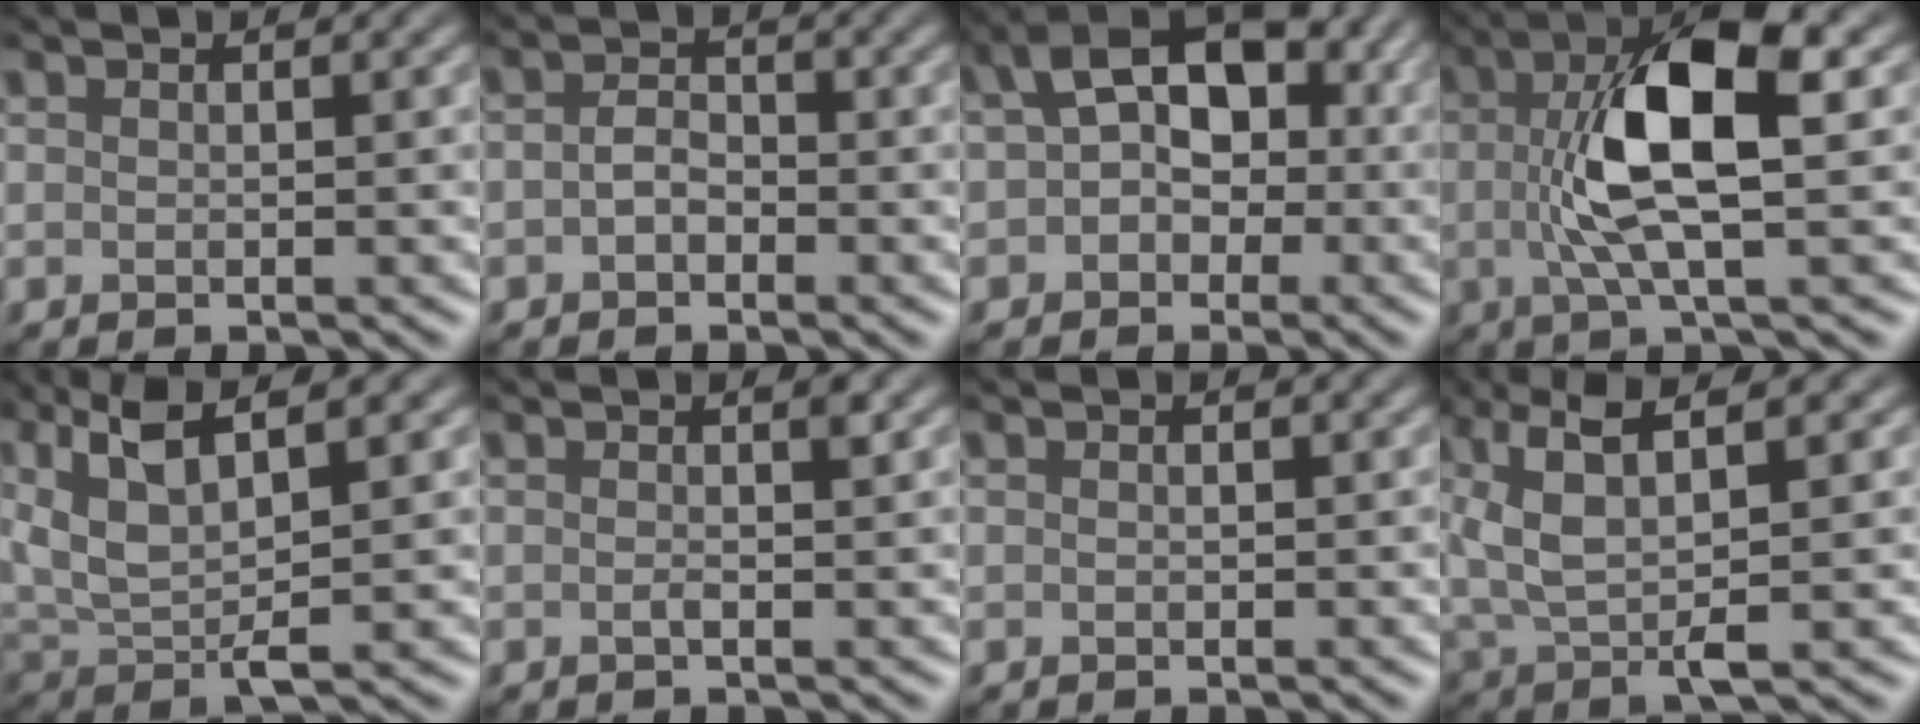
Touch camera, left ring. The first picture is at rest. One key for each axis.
{"total": 1.6, "fx": -0.5, "fy": 1.1, "fz": 1.1, "tx": -0.023, "ty": 0.004, "tz": -0.015}
{"total": 6.7, "fx": 0.9, "fy": 4.7, "fz": 4.7, "tx": -0.057, "ty": 0.016, "tz": 0.003}
{"total": 8.6, "fx": 0.9, "fy": 2.5, "fz": 8.1, "tx": -0.154, "ty": 0.004, "tz": 0.014}
{"total": 7.1, "fx": 3.7, "fy": 2.1, "fz": 5.7, "tx": -0.132, "ty": 0.006, "tz": 0.074}
{"total": 1.1, "fx": 0.0, "fy": 0.1, "fz": 1.1, "tx": -0.019, "ty": -0.001, "tz": -0.002}
{"total": 0.0}
{"total": 6.2, "fx": 1.7, "fy": 2.1, "fz": 5.6, "tx": -0.116, "ty": 0.003, "tz": 0.031}